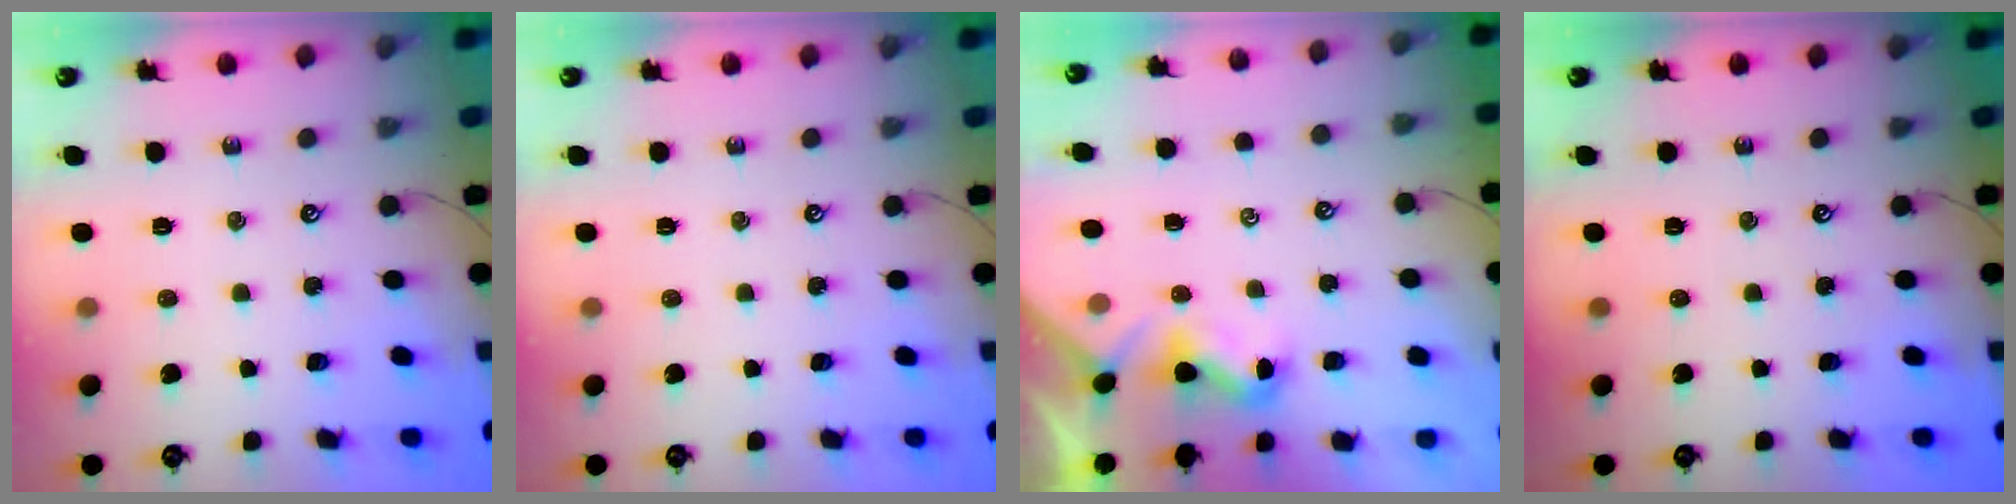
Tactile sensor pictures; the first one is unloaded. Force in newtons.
{"total": 0.0}
{"total": 1.0, "press": 0.8, "slide": 0.6}
{"total": 0.0}